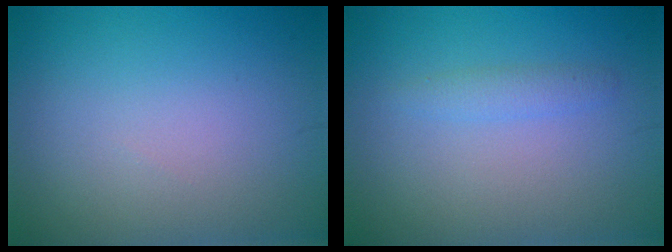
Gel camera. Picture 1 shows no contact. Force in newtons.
{"total": 1.3, "press": 1.3, "slide": 0.0}